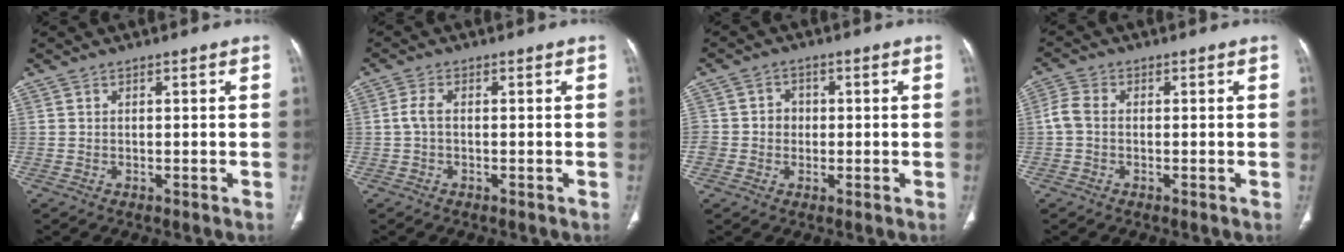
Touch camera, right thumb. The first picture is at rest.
{"total": 2.3, "force": [-0.2, 1.1, 2.0], "torque": [-0.044, 0.001, -0.009]}
{"total": 4.5, "force": [-0.3, 4.2, 1.5], "torque": [-0.002, 0.012, -0.009]}
{"total": 3.4, "force": [-0.4, 2.4, 2.4], "torque": [-0.057, 0.007, -0.017]}